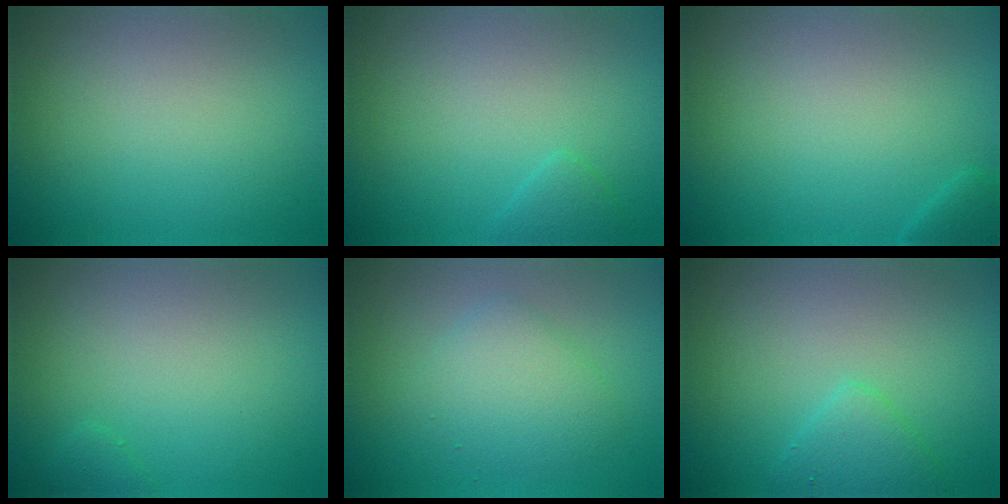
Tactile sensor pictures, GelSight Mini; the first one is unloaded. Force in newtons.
{"total": 1.1, "press": 1.1, "slide": 0.1}
{"total": 1.1, "press": 1.1, "slide": 0.1}
{"total": 0.7, "press": 0.7, "slide": 0.0}
{"total": 3.5, "press": 3.5, "slide": 0.3}
{"total": 2.2, "press": 2.2, "slide": 0.2}